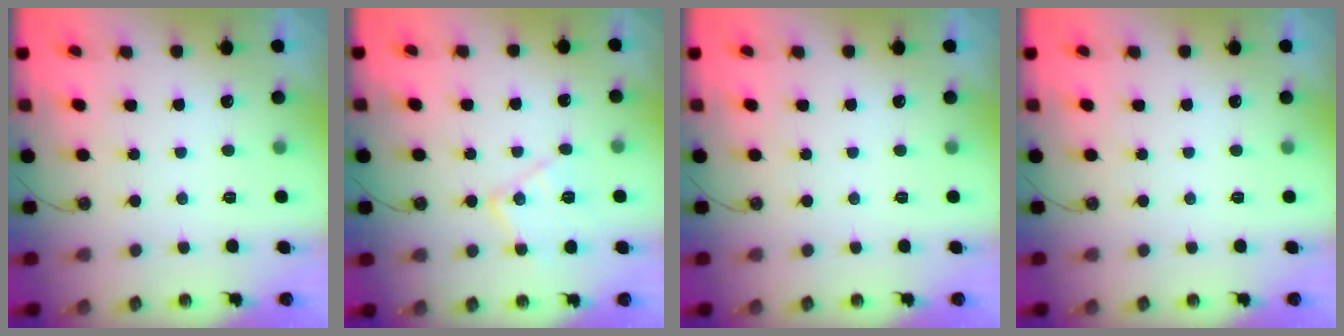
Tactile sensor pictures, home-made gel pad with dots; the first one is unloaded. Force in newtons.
{"total": 12.2, "press": 12.2, "slide": 0.6}
{"total": 0.0}
{"total": 0.0}